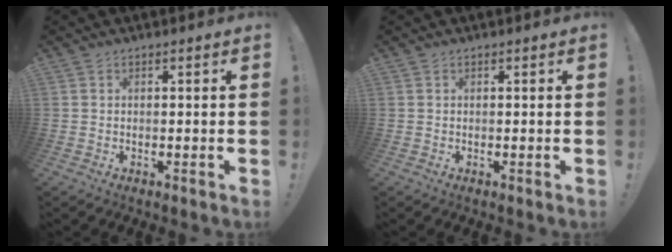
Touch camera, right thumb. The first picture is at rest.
{"total": 0.0}